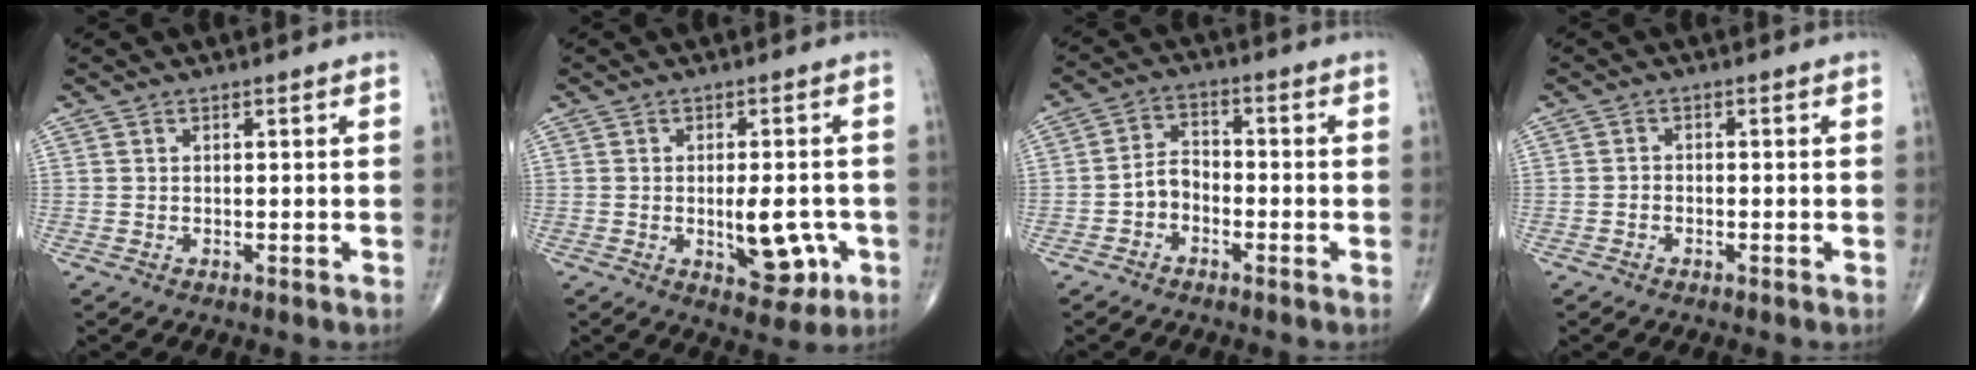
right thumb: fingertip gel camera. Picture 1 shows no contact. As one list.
[{"total": 8.4, "force": [-1.9, 4.0, 7.1], "torque": [-0.076, 0.001, -0.016]}, {"total": 4.6, "force": [-2.0, 3.3, 2.5], "torque": [-0.032, 0.027, -0.046]}, {"total": 1.0, "force": [-0.6, 0.7, 0.5], "torque": [-0.003, 0.005, -0.013]}]